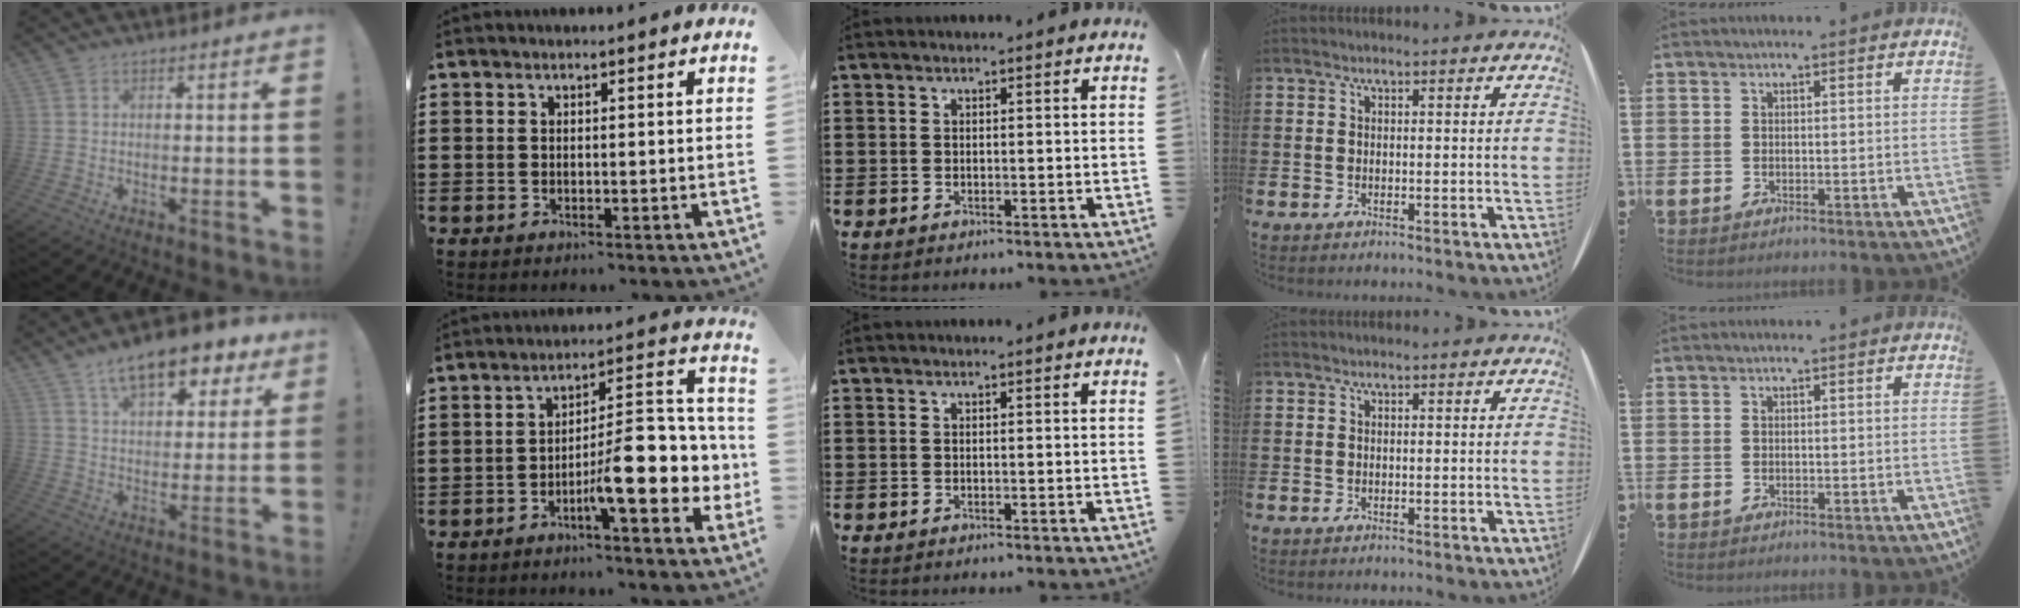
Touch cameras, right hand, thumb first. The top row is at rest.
{"thumb": {"total": 14.1, "force": [9.0, 6.4, 8.7], "torque": [-0.130, -0.051, 0.155]}, "index": {"total": 12.7, "force": [-3.7, 3.7, 11.6], "torque": [-0.173, -0.022, -0.067]}}